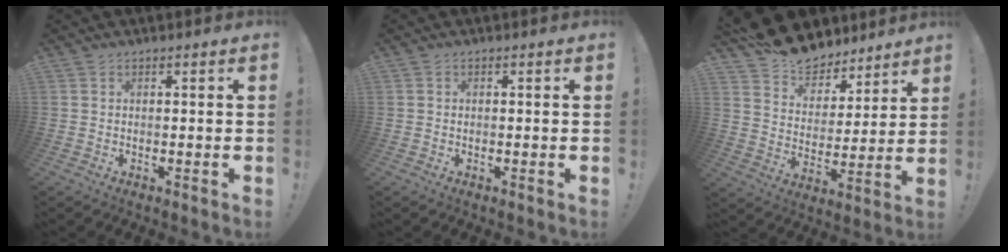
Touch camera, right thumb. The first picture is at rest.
{"total": 0.0}
{"total": 13.3, "force": [11.6, 6.1, 2.5], "torque": [-0.057, -0.093, 0.213]}